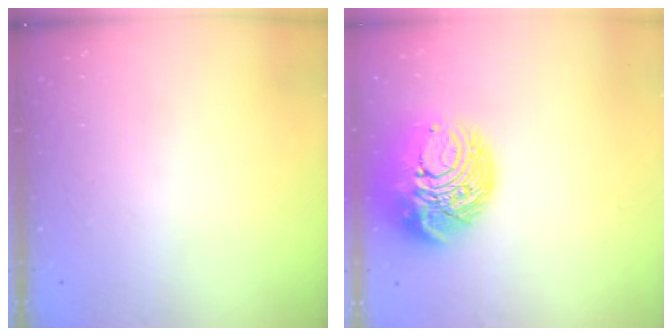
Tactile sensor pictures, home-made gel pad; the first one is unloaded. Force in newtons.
{"total": 16.5, "press": 16.4, "slide": 1.5}